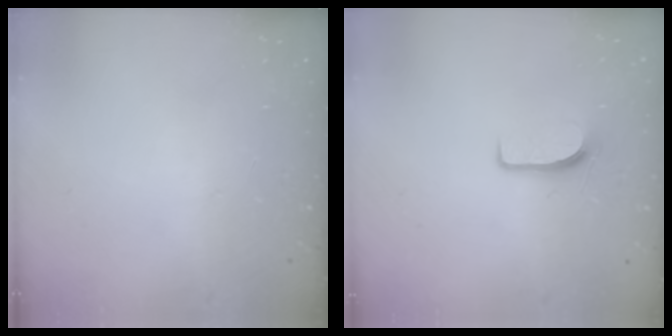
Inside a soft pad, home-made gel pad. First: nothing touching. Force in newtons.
{"total": 6.5, "press": 6.4, "slide": 0.6}